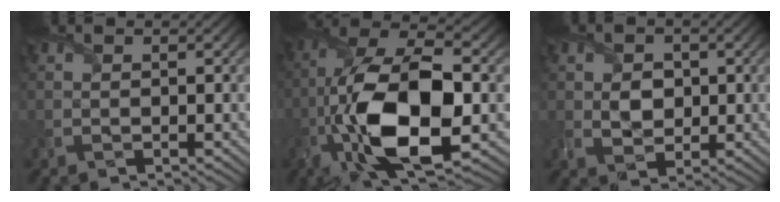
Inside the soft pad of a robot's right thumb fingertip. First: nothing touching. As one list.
[{"total": 16.2, "force": [-4.1, 7.1, 14.0], "torque": [-0.293, -0.007, -0.079]}, {"total": 3.4, "force": [0.2, 2.8, 2.0], "torque": [-0.047, -0.005, 0.000]}]